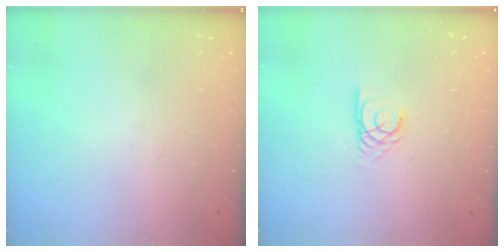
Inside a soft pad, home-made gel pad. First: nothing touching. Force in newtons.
{"total": 2.3, "press": 2.3, "slide": 0.1}